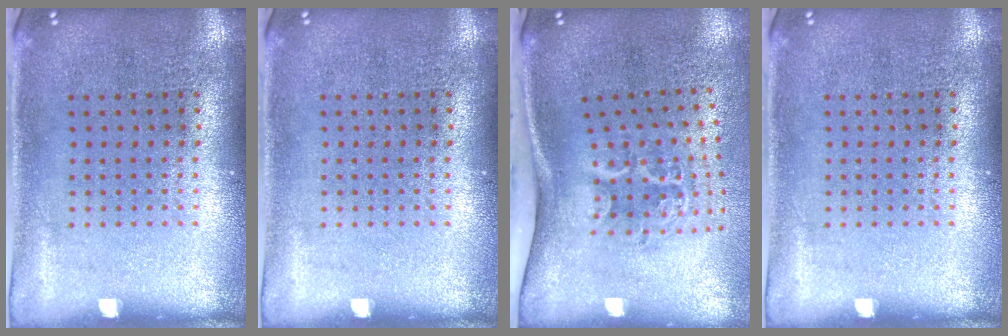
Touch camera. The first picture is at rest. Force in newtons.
{"total": 0.0}
{"total": 2.2, "press": 1.4, "slide": 1.7}
{"total": 0.0}